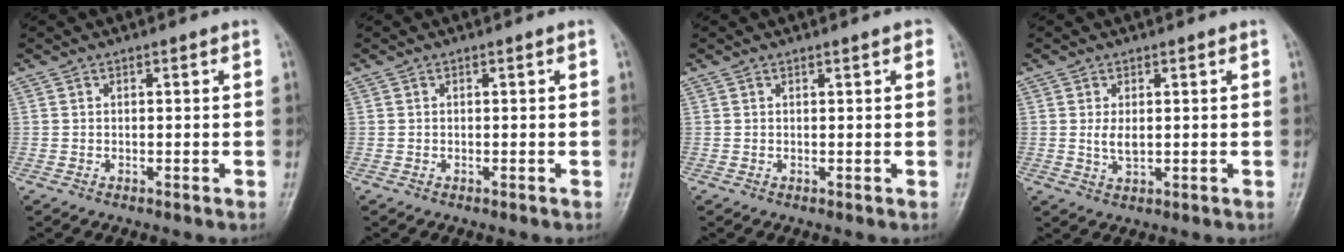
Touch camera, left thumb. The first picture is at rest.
{"total": 0.0}
{"total": 1.1, "force": [0.7, 0.3, 0.8], "torque": [-0.009, 0.000, 0.006]}
{"total": 2.7, "force": [0.5, 1.5, 2.2], "torque": [-0.040, -0.008, 0.011]}